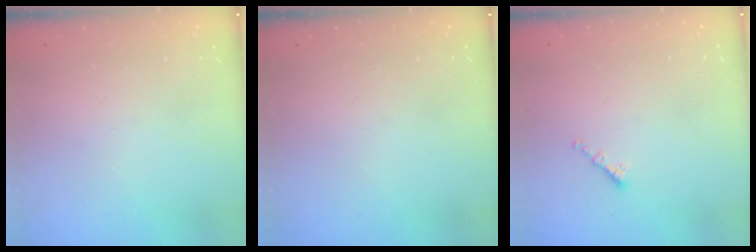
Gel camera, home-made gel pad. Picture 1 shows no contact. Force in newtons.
{"total": 0.0}
{"total": 1.4, "press": 1.3, "slide": 0.5}